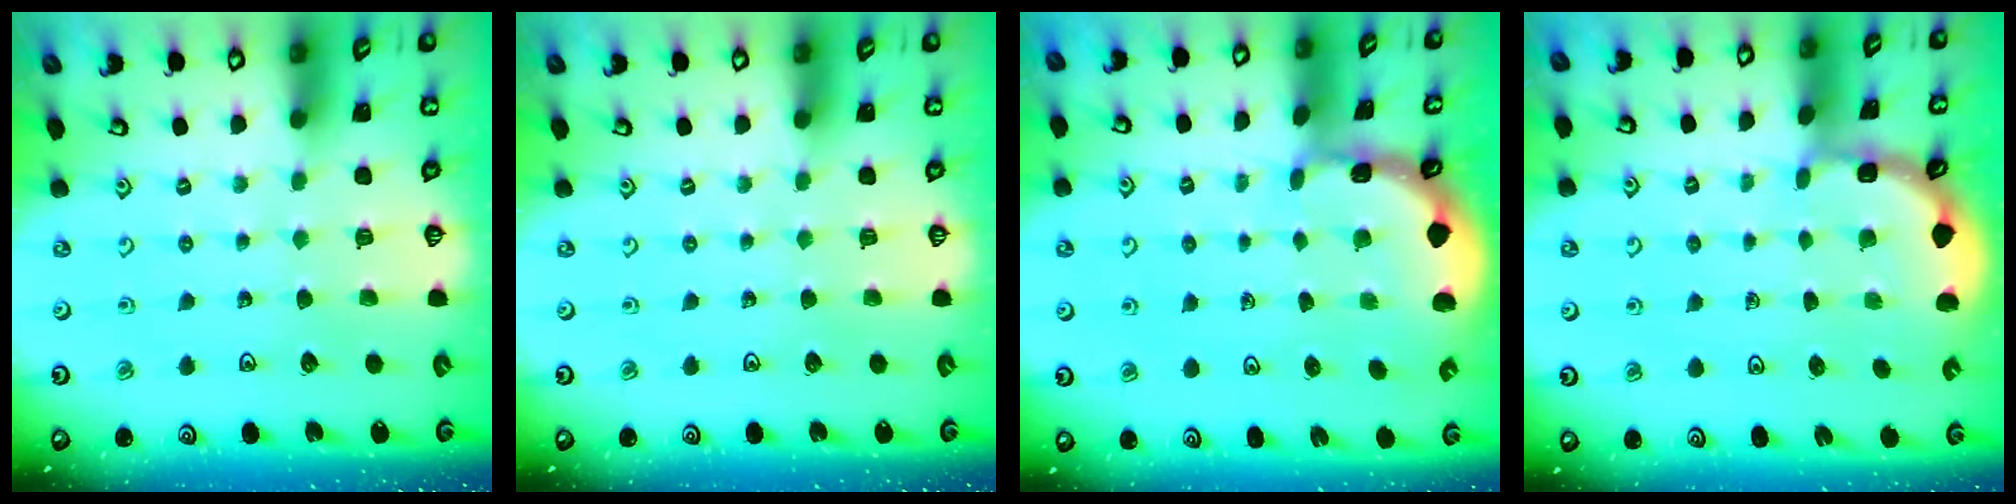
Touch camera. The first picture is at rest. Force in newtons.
{"total": 0.0}
{"total": 1.2, "press": 1.2, "slide": 0.1}
{"total": 2.1, "press": 2.1, "slide": 0.2}